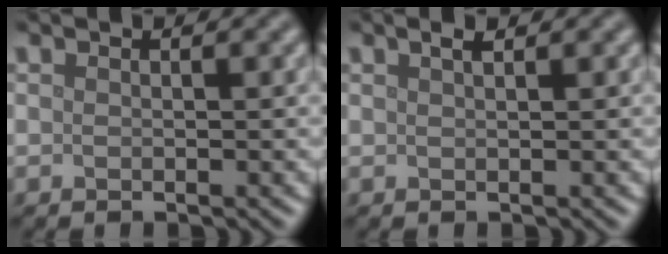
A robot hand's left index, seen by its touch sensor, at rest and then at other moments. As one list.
[{"total": 1.1, "force": [0.7, 0.3, 0.8], "torque": [-0.013, 0.003, 0.011]}]